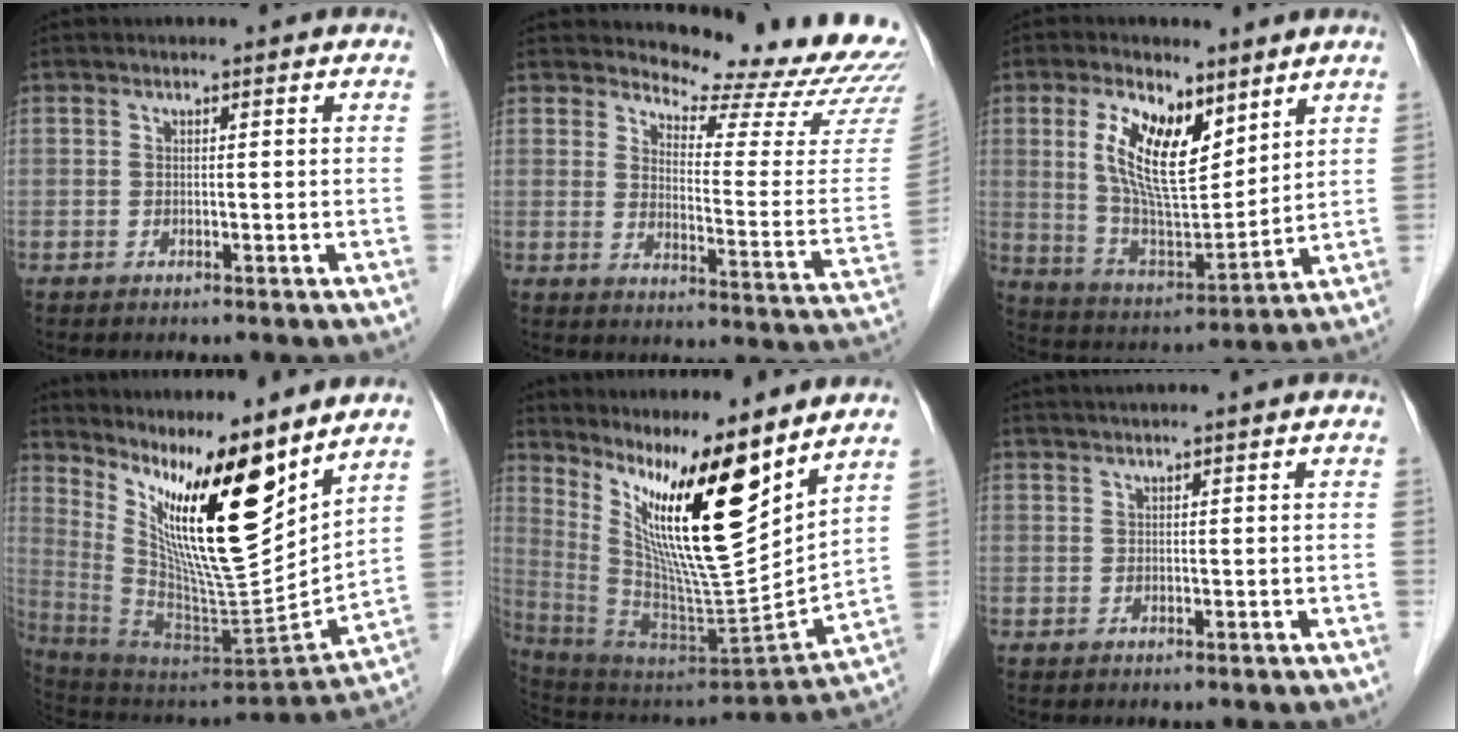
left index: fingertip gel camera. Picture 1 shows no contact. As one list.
[{"total": 18.2, "force": [17.5, 1.3, 4.8], "torque": [-0.062, -0.123, 0.196]}, {"total": 12.6, "force": [5.9, 4.5, 10.1], "torque": [-0.200, 0.006, 0.116]}, {"total": 19.3, "force": [11.0, 2.9, 15.6], "torque": [-0.268, -0.026, 0.200]}, {"total": 18.9, "force": [10.8, 2.3, 15.4], "torque": [-0.268, -0.026, 0.197]}, {"total": 2.0, "force": [1.8, -0.4, 0.8], "torque": [-0.009, 0.021, 0.037]}]